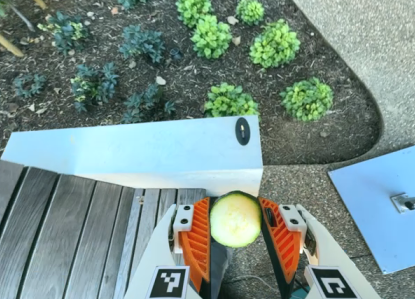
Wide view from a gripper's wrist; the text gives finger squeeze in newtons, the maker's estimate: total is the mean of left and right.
{"total": 8.7, "left": 8.8, "right": 8.6}